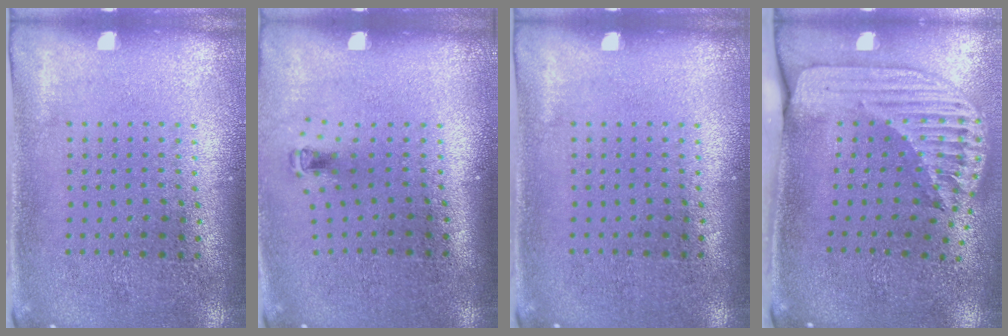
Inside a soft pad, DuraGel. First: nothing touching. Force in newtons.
{"total": 0.6, "press": 0.3, "slide": 0.5}
{"total": 0.0}
{"total": 2.5, "press": 1.8, "slide": 1.8}